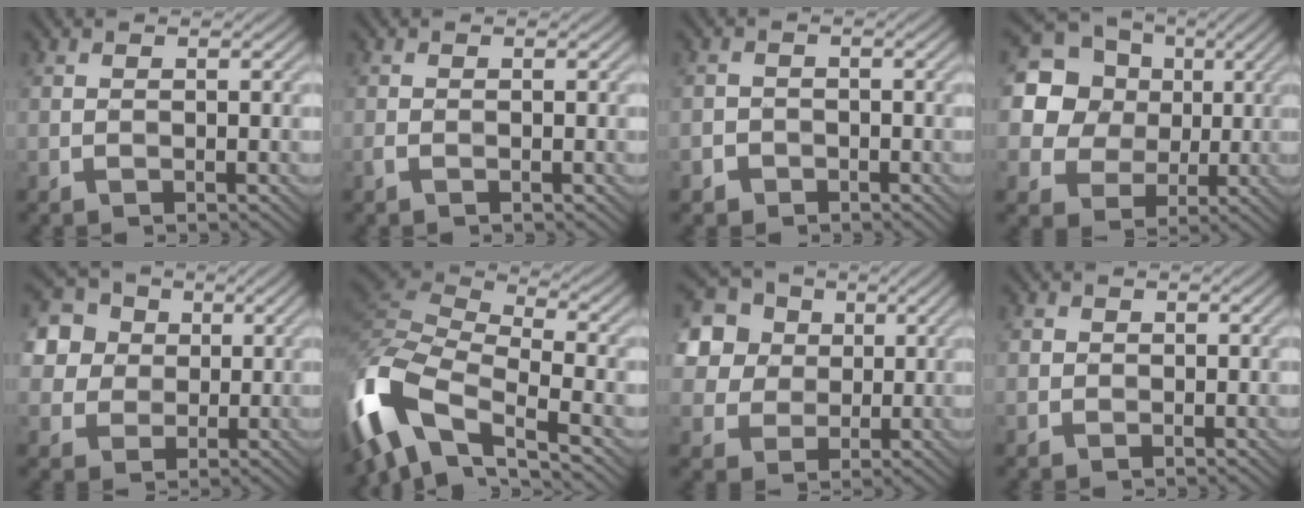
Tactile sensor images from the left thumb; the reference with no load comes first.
{"total": 0.8, "force": [-0.4, 0.2, 0.6], "torque": [-0.018, 0.002, -0.009]}
{"total": 1.6, "force": [-1.1, 1.2, 0.0], "torque": [0.007, 0.004, -0.021]}
{"total": 19.2, "force": [6.0, 17.1, 6.3], "torque": [-0.213, 0.029, 0.106]}
{"total": 9.1, "force": [2.9, 8.0, 3.4], "torque": [-0.125, 0.024, 0.058]}
{"total": 13.9, "force": [-7.4, 6.3, 9.9], "torque": [-0.252, -0.004, -0.151]}
{"total": 13.1, "force": [4.8, 11.0, 5.1], "torque": [-0.188, 0.023, 0.108]}
{"total": 1.3, "force": [0.1, 1.3, 0.2], "torque": [-0.006, -0.001, 0.000]}